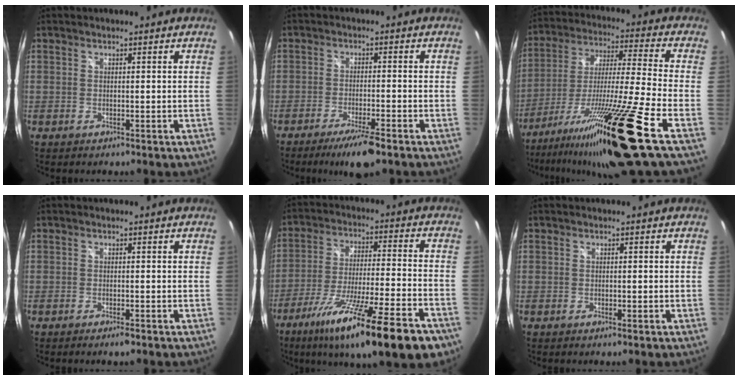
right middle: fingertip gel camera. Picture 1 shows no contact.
{"total": 7.9, "force": [-5.7, 1.2, 5.3], "torque": [-0.114, -0.014, -0.097]}
{"total": 23.0, "force": [-14.9, -1.4, 17.5], "torque": [-0.317, -0.054, -0.254]}
{"total": 2.2, "force": [-1.6, 0.4, 1.4], "torque": [-0.033, -0.005, -0.030]}
{"total": 23.9, "force": [-15.6, 3.2, 17.8], "torque": [-0.308, -0.074, -0.246]}
{"total": 0.9, "force": [-0.5, 0.3, 0.7], "torque": [-0.011, -0.001, -0.009]}